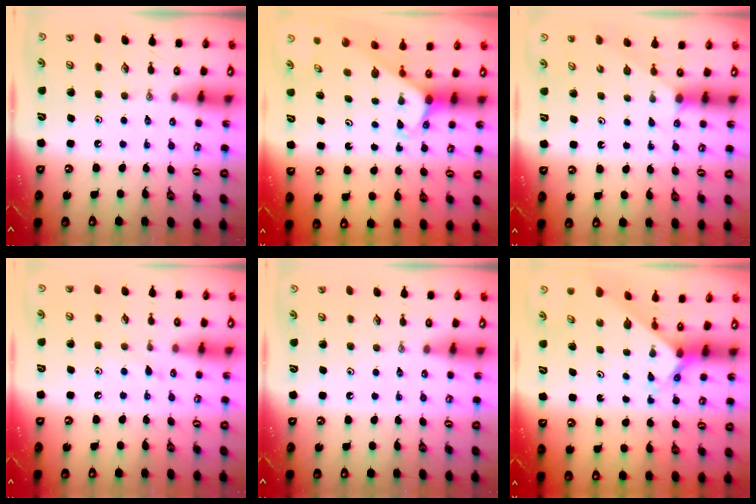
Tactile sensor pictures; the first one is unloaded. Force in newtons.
{"total": 1.9, "press": 1.9, "slide": 0.1}
{"total": 1.8, "press": 1.8, "slide": 0.2}
{"total": 6.0, "press": 6.0, "slide": 0.6}
{"total": 0.0}
{"total": 2.1, "press": 2.1, "slide": 0.1}